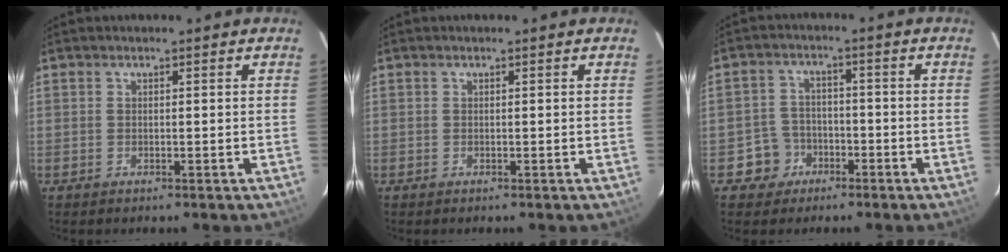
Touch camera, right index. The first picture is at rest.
{"total": 0.0}
{"total": 5.5, "force": [-2.8, 4.8, 0.1], "torque": [-0.012, 0.023, -0.045]}